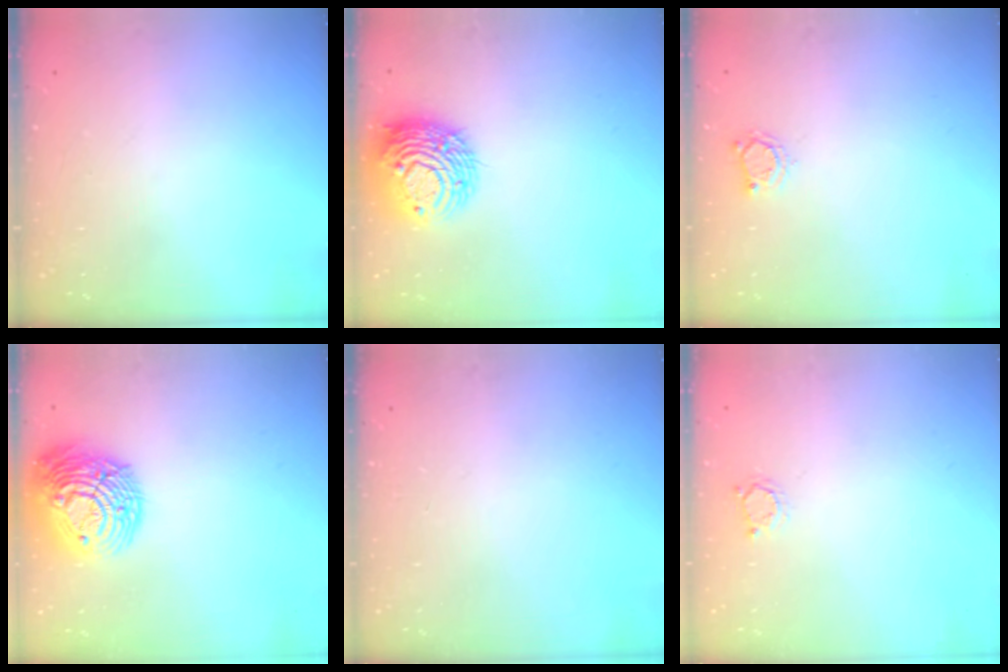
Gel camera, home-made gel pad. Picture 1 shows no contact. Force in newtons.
{"total": 12.2, "press": 12.1, "slide": 1.0}
{"total": 2.9, "press": 2.9, "slide": 0.3}
{"total": 18.1, "press": 18.0, "slide": 1.7}
{"total": 0.0}
{"total": 2.5, "press": 2.5, "slide": 0.4}